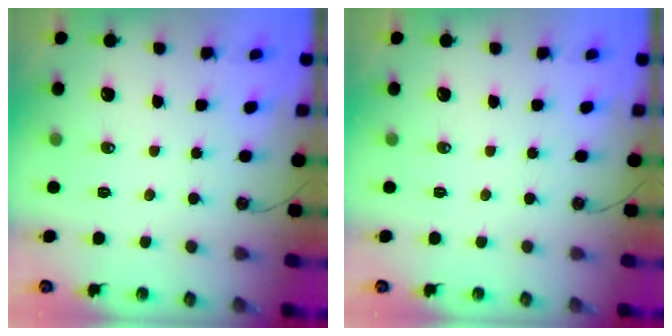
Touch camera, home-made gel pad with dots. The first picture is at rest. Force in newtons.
{"total": 0.0}